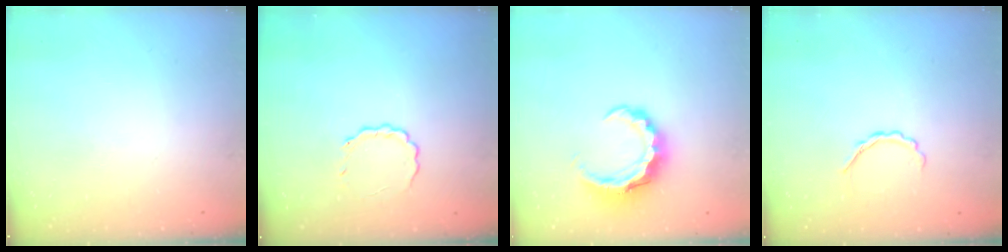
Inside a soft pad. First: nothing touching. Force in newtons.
{"total": 2.8, "press": 2.8, "slide": 0.4}
{"total": 8.2, "press": 8.1, "slide": 0.7}
{"total": 3.0, "press": 2.8, "slide": 0.9}